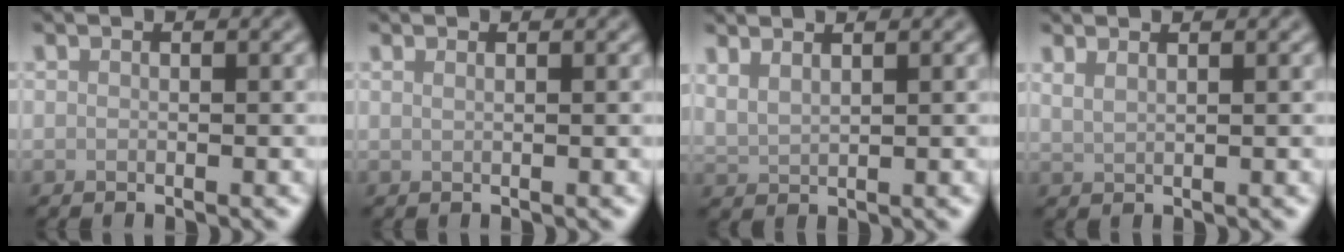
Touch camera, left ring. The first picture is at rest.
{"total": 0.8, "force": [0.5, 0.3, 0.5], "torque": [-0.003, -0.003, 0.003]}
{"total": 1.9, "force": [1.6, 0.6, 0.9], "torque": [-0.018, 0.005, 0.033]}
{"total": 1.6, "force": [1.2, 0.6, 0.8], "torque": [-0.012, 0.001, 0.020]}